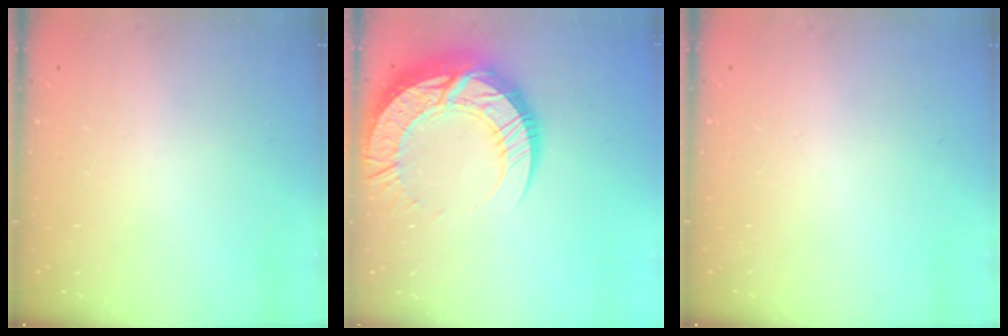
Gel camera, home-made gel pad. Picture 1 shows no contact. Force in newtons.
{"total": 22.5, "press": 22.4, "slide": 1.8}
{"total": 0.0}